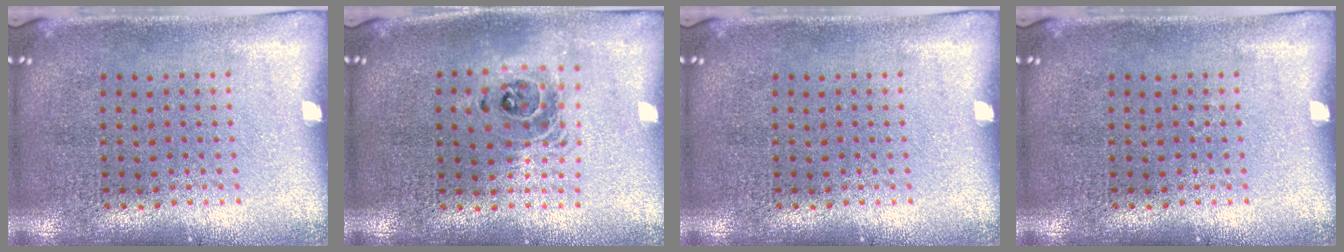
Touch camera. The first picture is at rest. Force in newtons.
{"total": 1.5, "press": 1.2, "slide": 0.8}
{"total": 0.0}
{"total": 0.0}